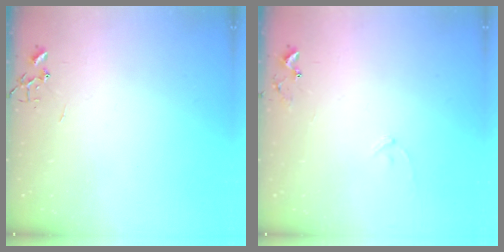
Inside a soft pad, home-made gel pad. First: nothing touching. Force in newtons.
{"total": 7.8, "press": 7.7, "slide": 0.5}